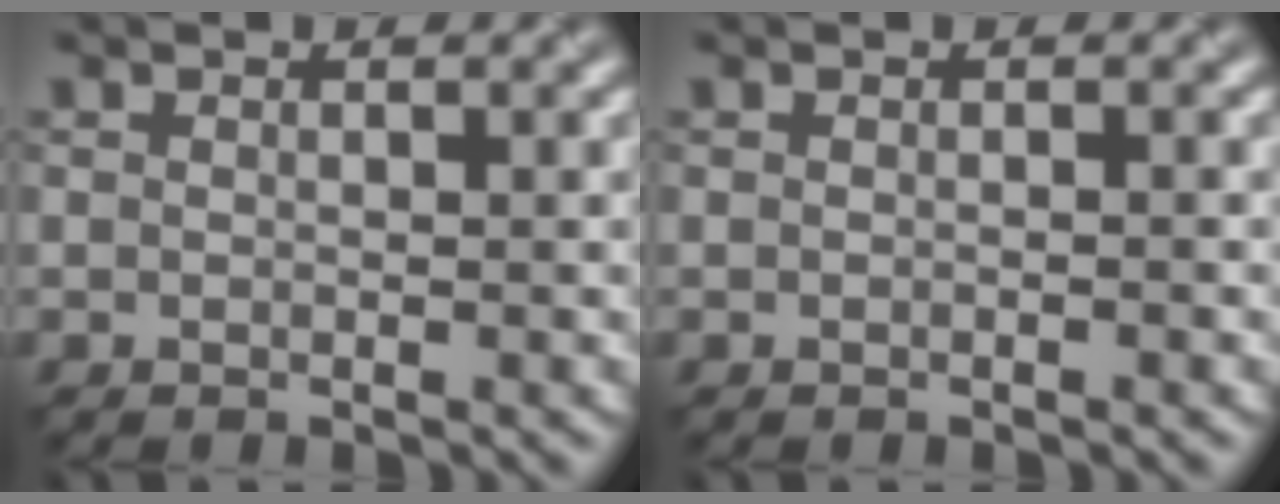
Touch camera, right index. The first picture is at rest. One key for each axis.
{"total": 1.1, "fx": -0.2, "fy": 0.7, "fz": 0.9, "tx": 0.005, "ty": 0.007, "tz": -0.012}